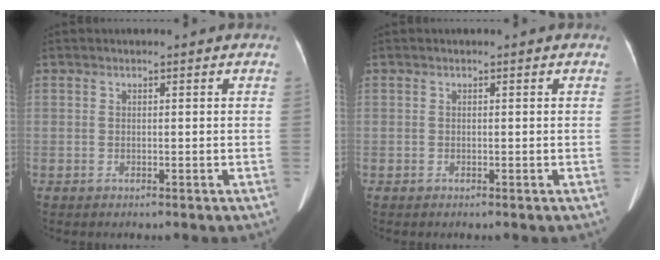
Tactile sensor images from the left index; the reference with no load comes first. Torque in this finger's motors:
{"motor_torque": [-0.11, -0.15, -0.02, 0.00]}